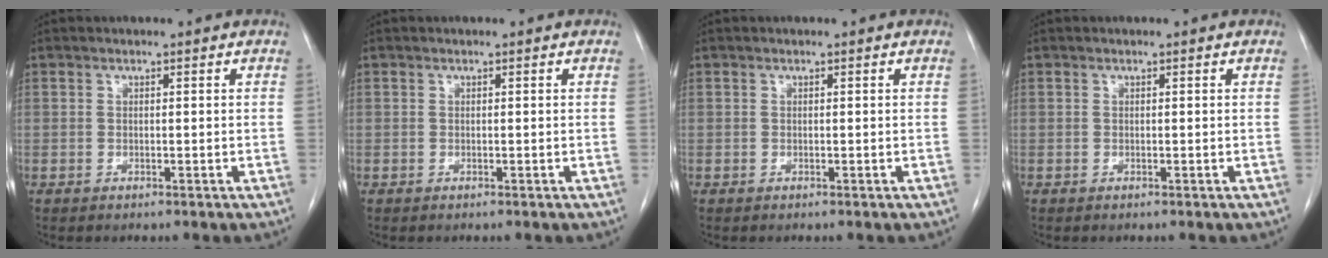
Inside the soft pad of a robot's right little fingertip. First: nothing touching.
{"total": 0.0}
{"total": 0.0}
{"total": 0.0}